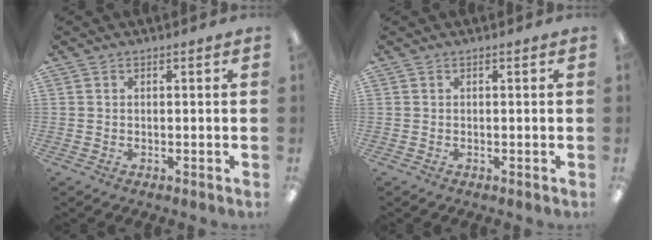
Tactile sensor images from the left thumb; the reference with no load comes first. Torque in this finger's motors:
{"motor_torque": [0.00, 0.00, 0.04, -0.03, 0.00]}